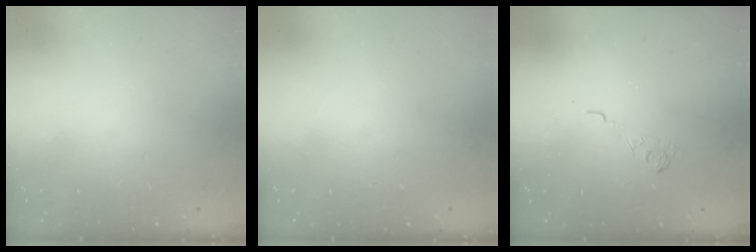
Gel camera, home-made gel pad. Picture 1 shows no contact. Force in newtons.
{"total": 0.0}
{"total": 3.7, "press": 3.4, "slide": 1.4}